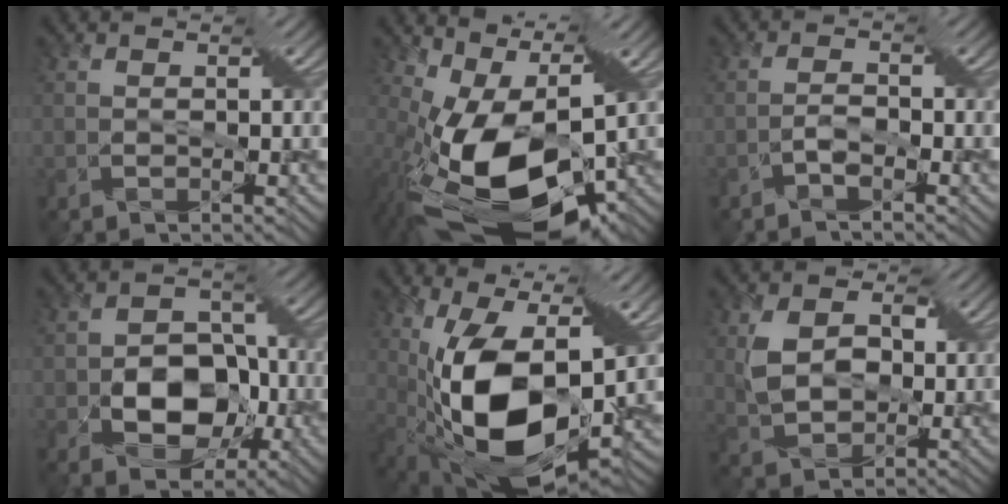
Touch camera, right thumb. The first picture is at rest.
{"total": 15.8, "force": [-1.5, 7.5, 13.8], "torque": [-0.272, -0.016, -0.016]}
{"total": 1.7, "force": [-1.3, -0.2, 1.0], "torque": [-0.025, 0.008, -0.026]}
{"total": 9.4, "force": [-2.6, 6.3, 6.5], "torque": [-0.114, -0.005, -0.051]}
{"total": 16.2, "force": [-0.7, 8.3, 13.9], "torque": [-0.275, -0.039, -0.001]}
{"total": 6.1, "force": [1.1, 4.3, 4.2], "torque": [-0.106, -0.001, 0.020]}